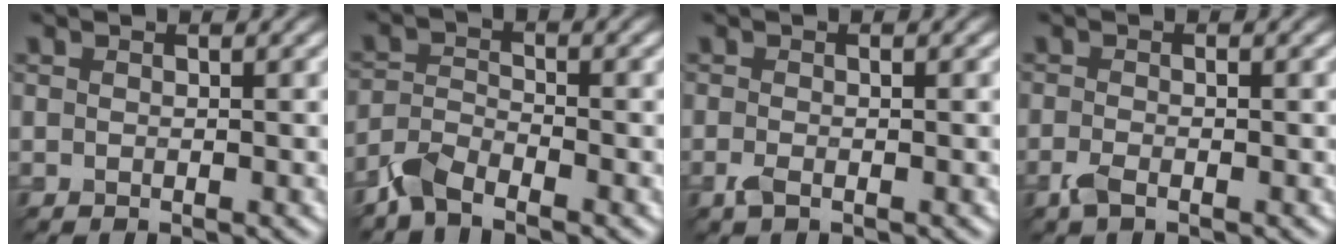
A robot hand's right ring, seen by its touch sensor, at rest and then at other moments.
{"total": 3.3, "force": [-2.8, 1.2, 1.4], "torque": [-0.026, 0.000, -0.069]}
{"total": 0.9, "force": [-0.4, 0.2, 0.7], "torque": [-0.020, -0.001, -0.018]}
{"total": 1.2, "force": [-0.7, 0.3, 0.9], "torque": [-0.025, -0.002, -0.026]}